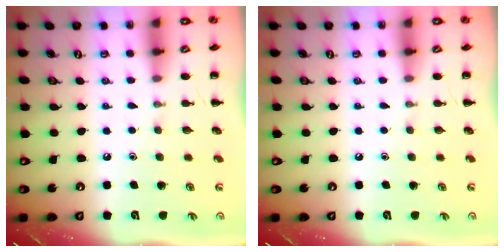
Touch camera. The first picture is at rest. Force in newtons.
{"total": 0.0}